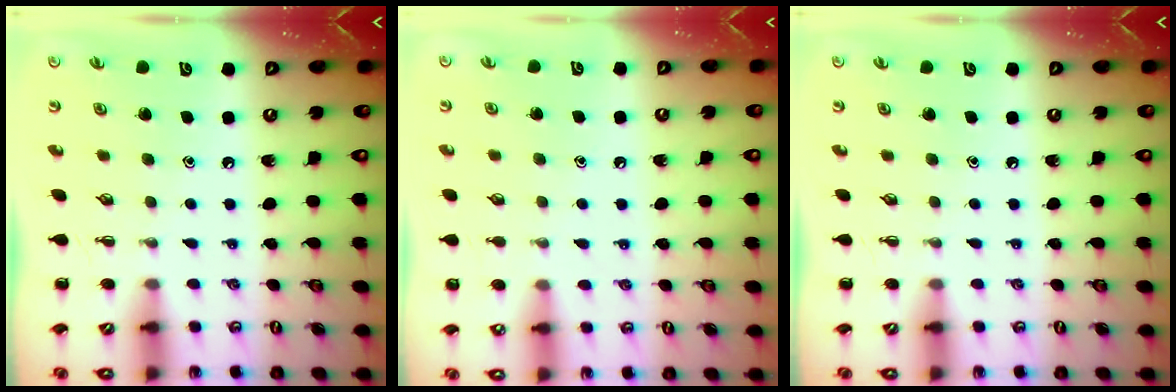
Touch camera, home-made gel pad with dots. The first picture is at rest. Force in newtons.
{"total": 6.6, "press": 6.3, "slide": 2.2}
{"total": 0.0}